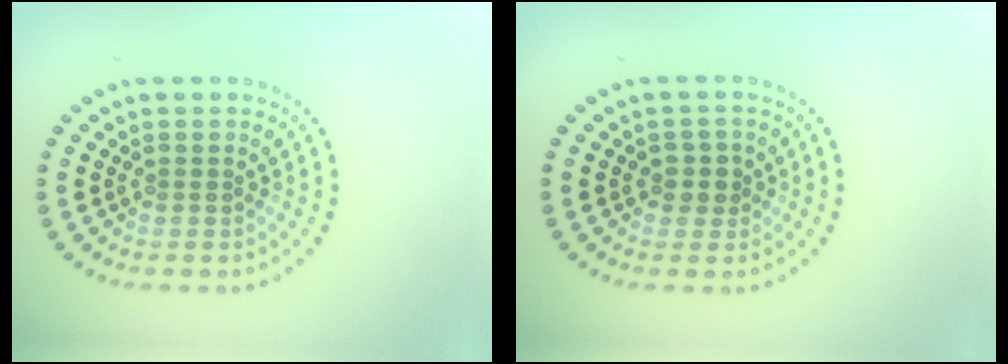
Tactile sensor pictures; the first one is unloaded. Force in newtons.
{"total": 1.8, "press": 1.6, "slide": 0.8}